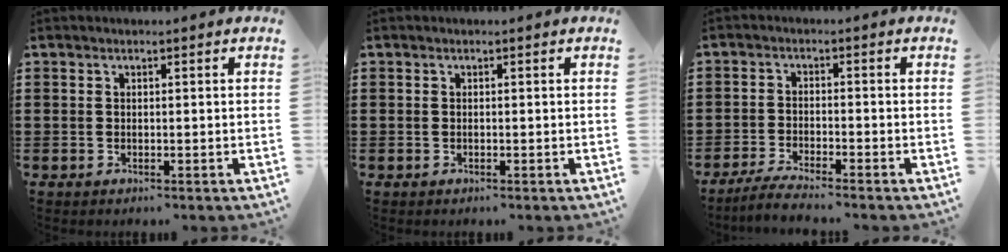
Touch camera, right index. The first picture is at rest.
{"total": 0.0}
{"total": 3.3, "force": [-3.1, -0.3, 1.1], "torque": [-0.026, -0.003, -0.063]}